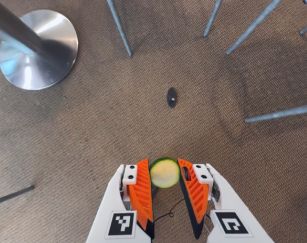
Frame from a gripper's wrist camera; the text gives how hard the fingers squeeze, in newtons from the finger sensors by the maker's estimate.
{"total": 6.6, "left": 6.0, "right": 7.1}